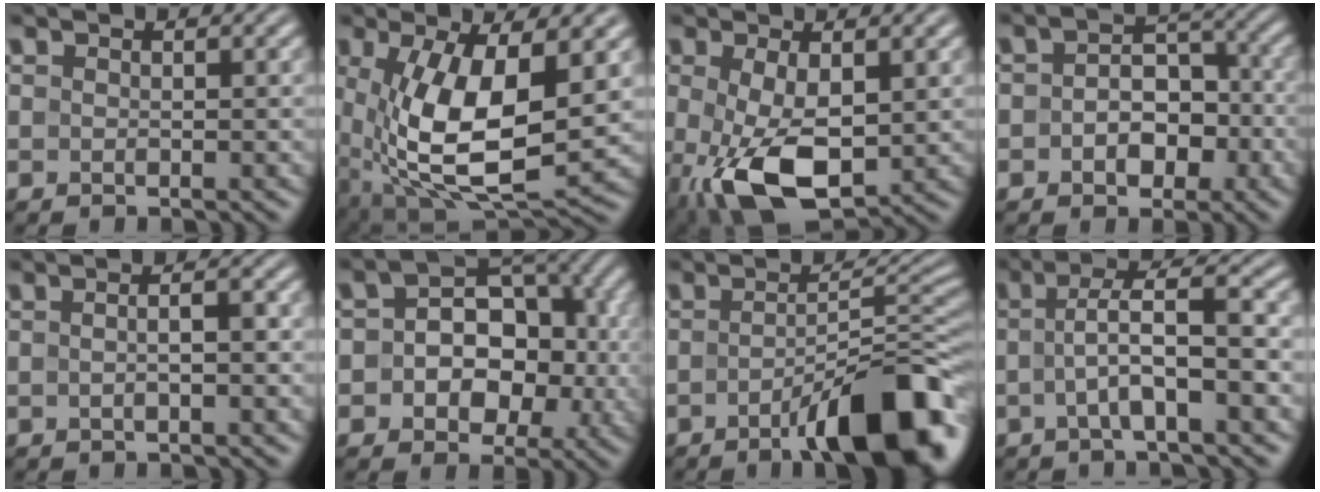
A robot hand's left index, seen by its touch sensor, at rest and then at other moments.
{"total": 11.4, "force": [0.7, 5.1, 10.2], "torque": [-0.196, -0.017, 0.016]}
{"total": 7.6, "force": [-1.2, 3.8, 6.5], "torque": [-0.152, -0.018, -0.013]}
{"total": 4.9, "force": [-1.1, 3.4, 3.4], "torque": [-0.043, 0.002, -0.020]}
{"total": 3.5, "force": [0.2, 1.5, 3.1], "torque": [-0.018, 0.007, -0.016]}
{"total": 9.1, "force": [-0.6, 6.7, 6.1], "torque": [-0.072, 0.002, -0.014]}
{"total": 10.8, "force": [-5.2, 3.1, 9.0], "torque": [-0.119, 0.006, -0.081]}
{"total": 6.2, "force": [-0.5, 1.3, 6.1], "torque": [-0.106, 0.018, -0.016]}